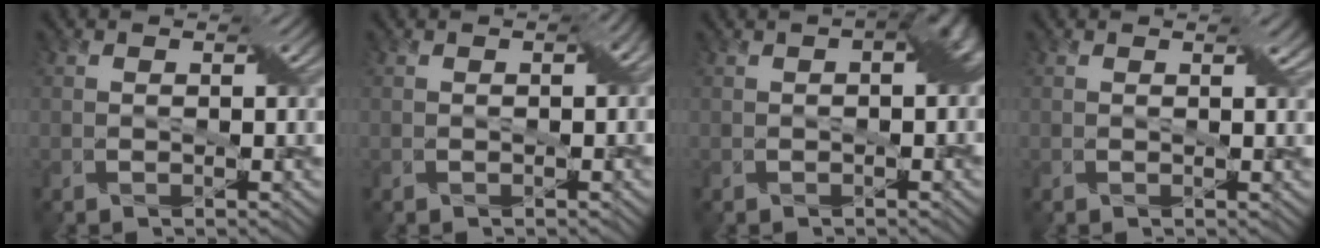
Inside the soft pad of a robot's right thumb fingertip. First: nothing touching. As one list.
[{"total": 1.4, "force": [0.1, 0.7, 1.2], "torque": [-0.015, 0.004, 0.002]}, {"total": 3.9, "force": [0.4, 1.8, 3.4], "torque": [-0.037, 0.011, 0.004]}, {"total": 0.9, "force": [0.6, 0.1, 0.7], "torque": [-0.012, 0.000, 0.010]}]